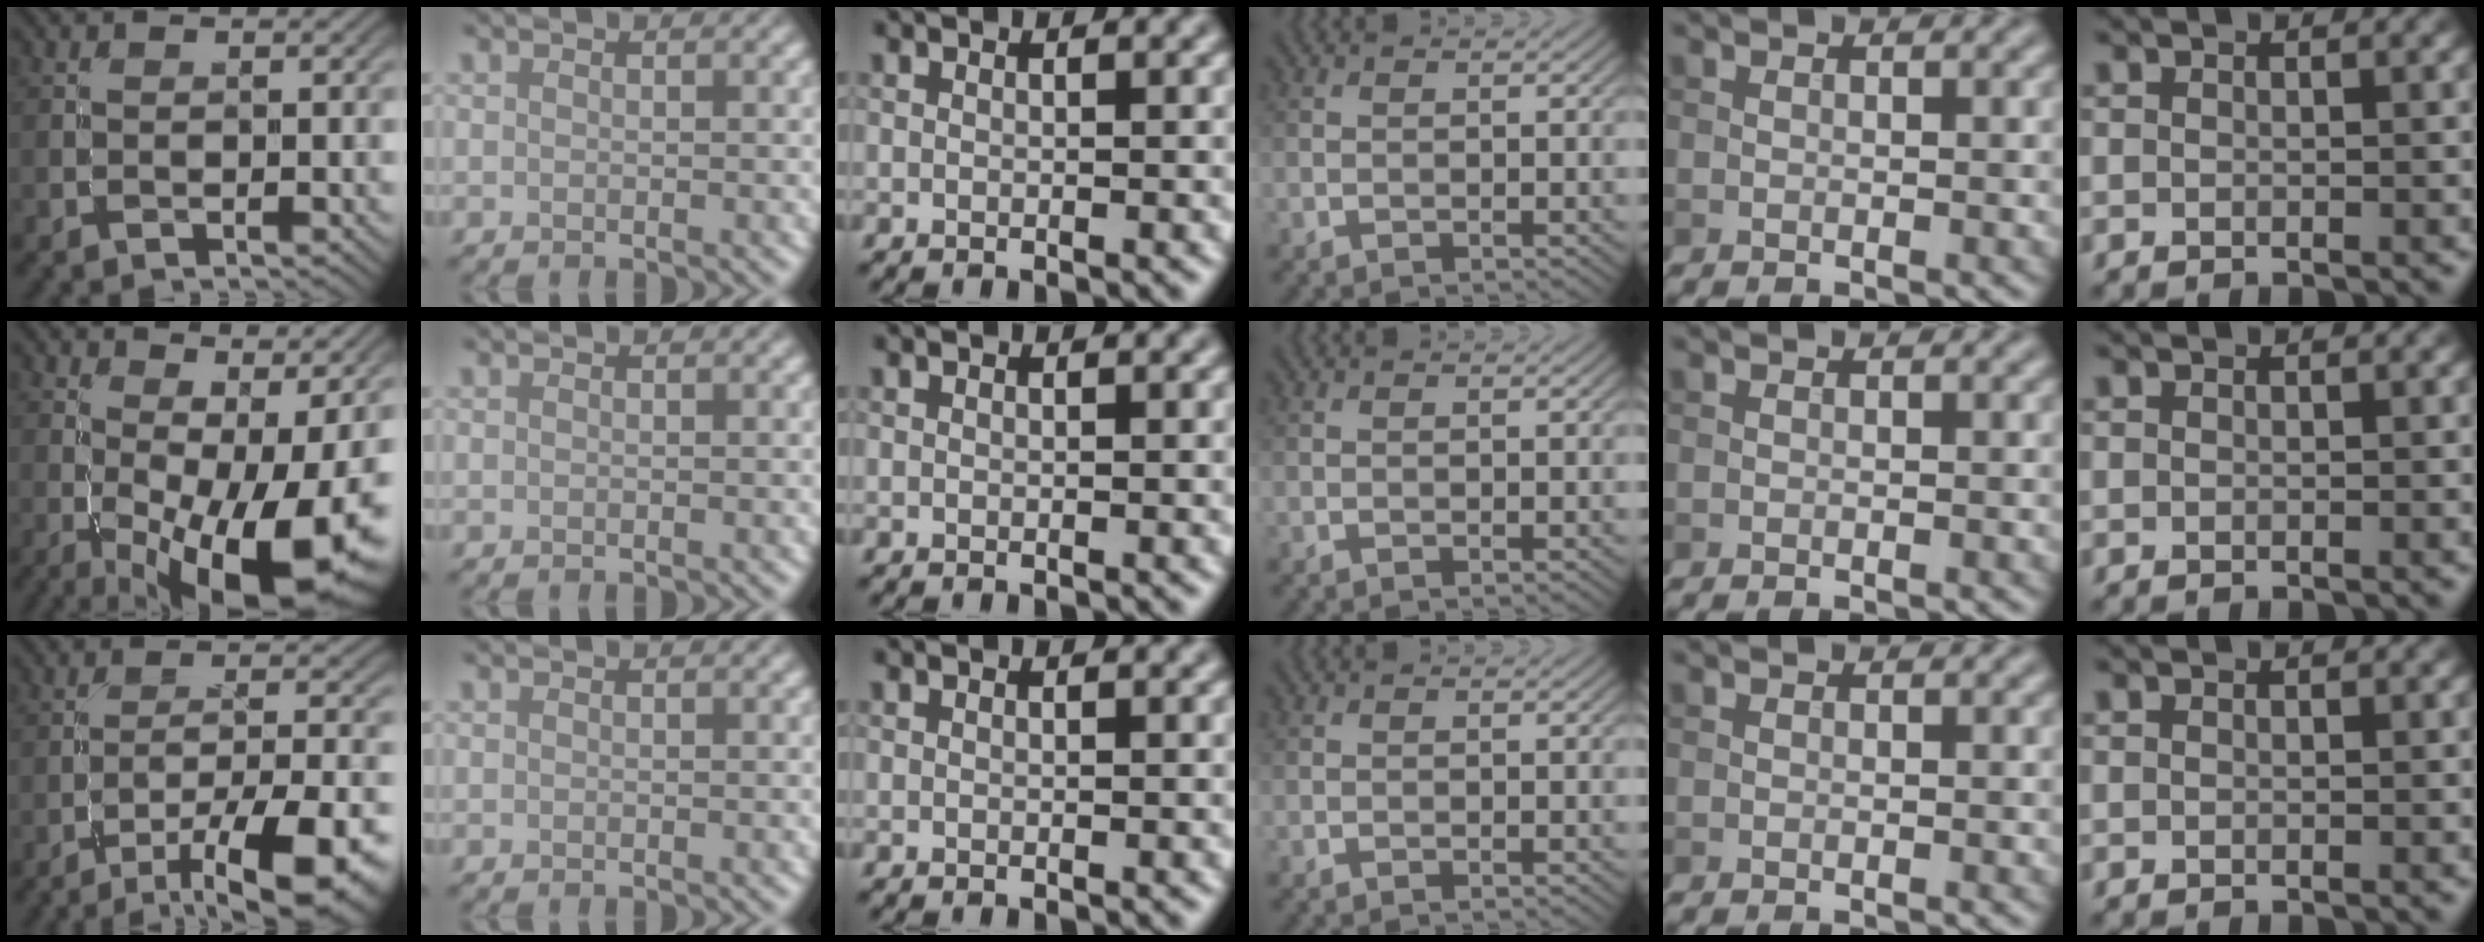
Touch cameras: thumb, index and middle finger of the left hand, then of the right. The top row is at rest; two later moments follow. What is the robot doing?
{"motion": "screw", "object": "medicine bottle"}